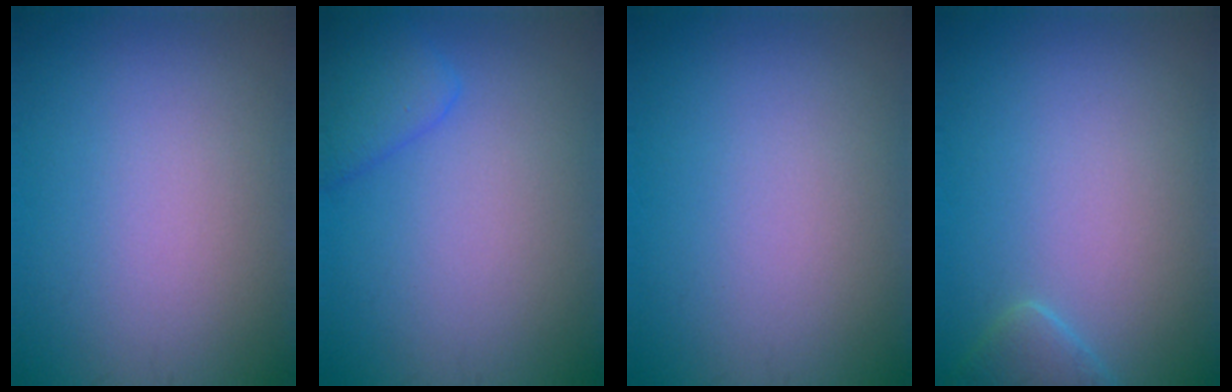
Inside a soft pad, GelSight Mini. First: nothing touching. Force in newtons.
{"total": 2.5, "press": 2.5, "slide": 0.2}
{"total": 0.0}
{"total": 1.9, "press": 1.9, "slide": 0.2}